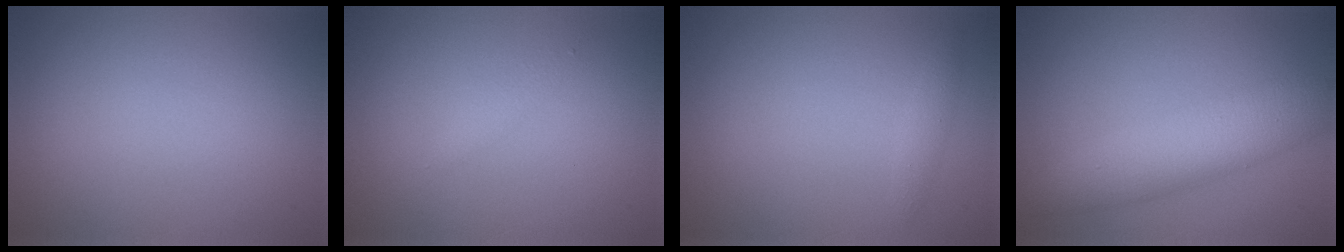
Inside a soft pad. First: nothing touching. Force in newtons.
{"total": 0.8, "press": 0.8, "slide": 0.1}
{"total": 0.8, "press": 0.8, "slide": 0.1}
{"total": 5.2, "press": 5.2, "slide": 0.2}